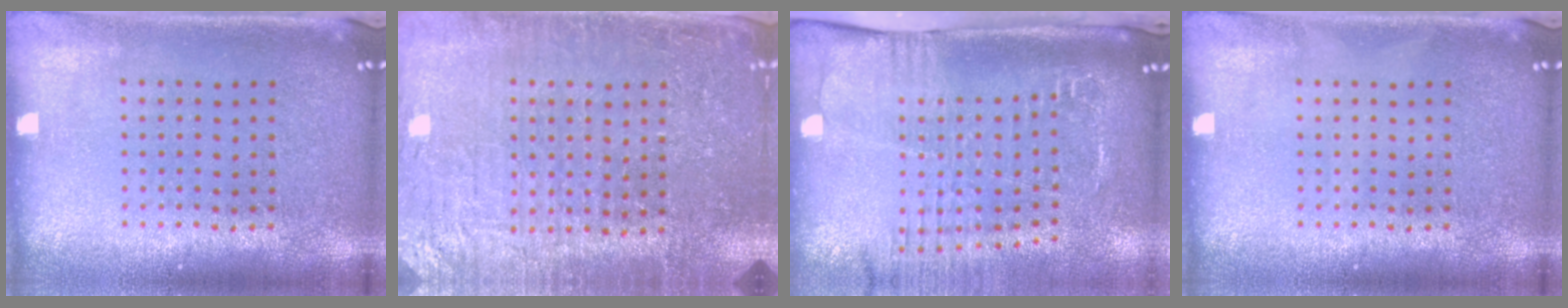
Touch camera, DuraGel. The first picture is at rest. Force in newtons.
{"total": 3.9, "press": 3.7, "slide": 1.0}
{"total": 2.7, "press": 2.1, "slide": 1.6}
{"total": 0.0}